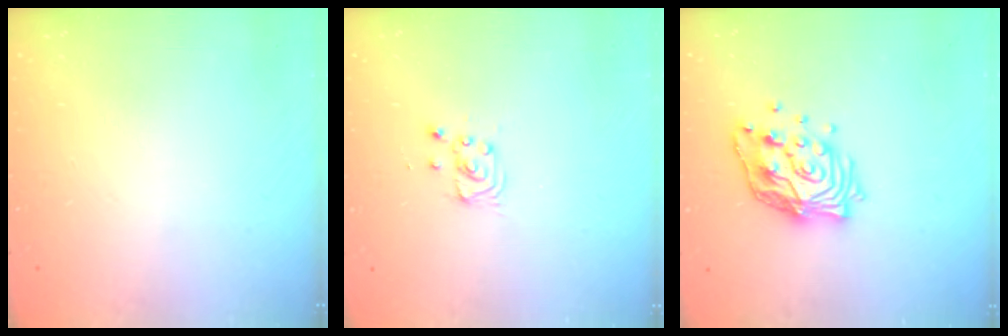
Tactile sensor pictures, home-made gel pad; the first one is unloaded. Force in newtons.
{"total": 2.9, "press": 2.9, "slide": 0.4}
{"total": 14.3, "press": 14.2, "slide": 1.4}